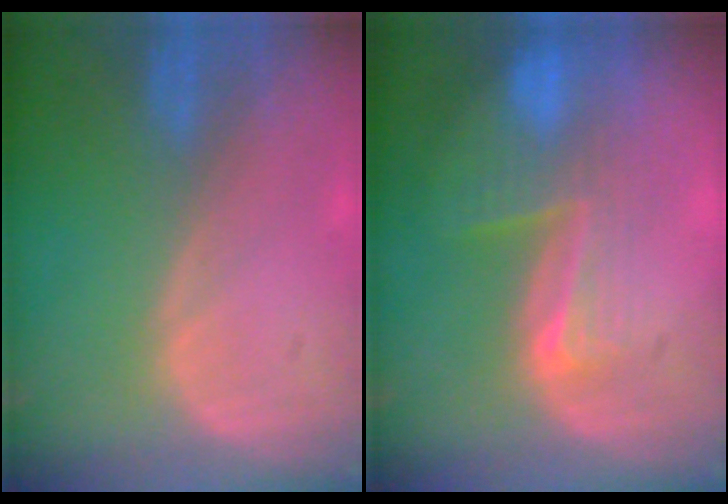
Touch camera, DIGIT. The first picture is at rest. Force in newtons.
{"total": 8.2, "press": 7.1, "slide": 4.0}